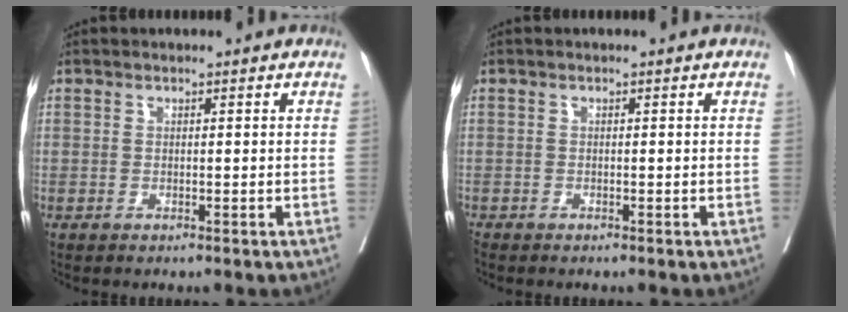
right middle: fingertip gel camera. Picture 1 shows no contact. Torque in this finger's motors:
{"motor_torque": [0.04, -0.04, 0.06, 0.02]}